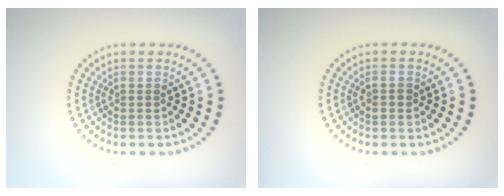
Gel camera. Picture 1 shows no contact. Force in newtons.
{"total": 0.9, "press": 0.9, "slide": 0.1}